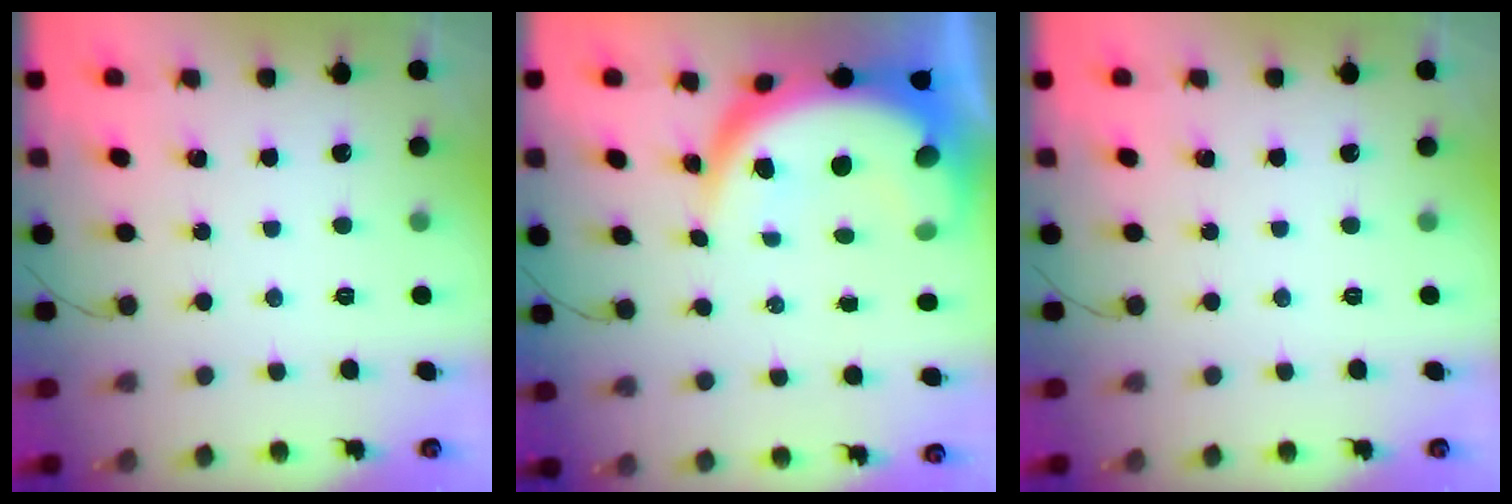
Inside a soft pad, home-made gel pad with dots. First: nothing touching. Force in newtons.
{"total": 12.9, "press": 12.8, "slide": 1.5}
{"total": 0.0}